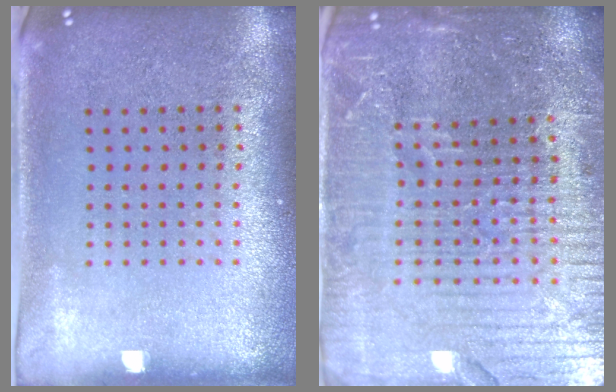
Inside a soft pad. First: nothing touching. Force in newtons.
{"total": 6.2, "press": 5.5, "slide": 2.9}